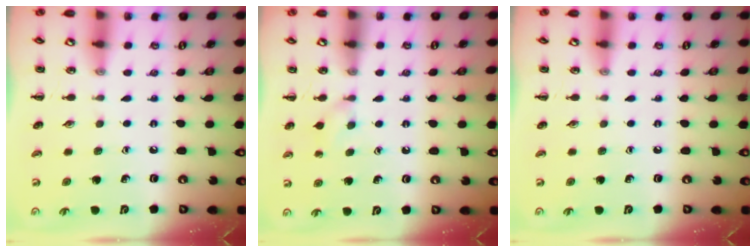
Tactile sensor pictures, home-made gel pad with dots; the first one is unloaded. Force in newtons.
{"total": 5.6, "press": 5.3, "slide": 1.6}
{"total": 0.0}